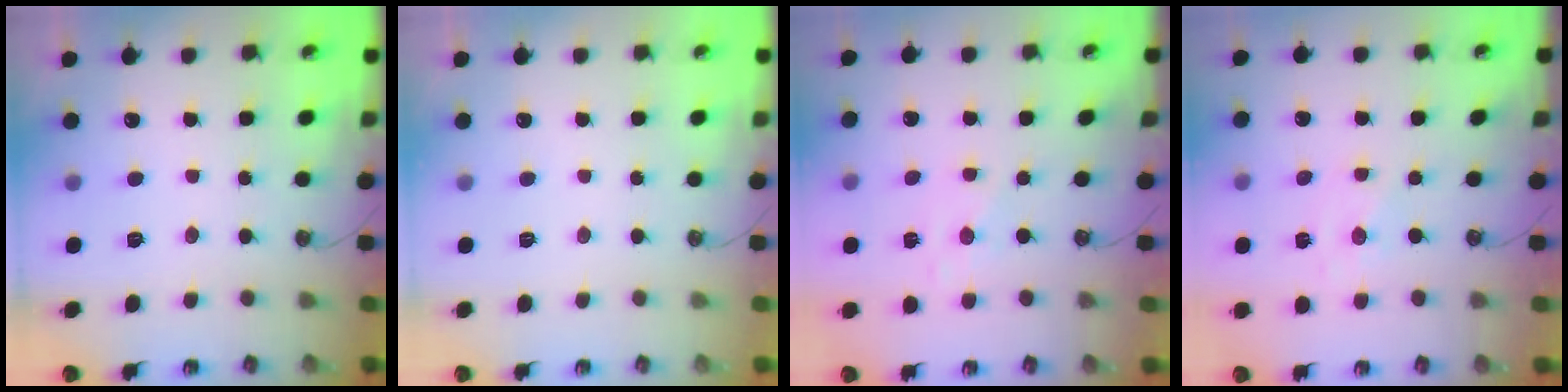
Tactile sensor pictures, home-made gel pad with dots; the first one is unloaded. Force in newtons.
{"total": 0.0}
{"total": 0.0}
{"total": 0.0}